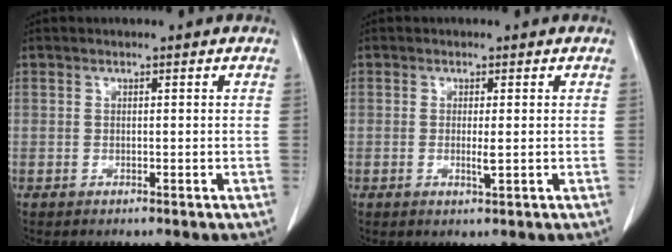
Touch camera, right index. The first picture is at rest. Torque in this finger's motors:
{"motor_torque": [-0.17, 0.07, -0.09, -0.01]}